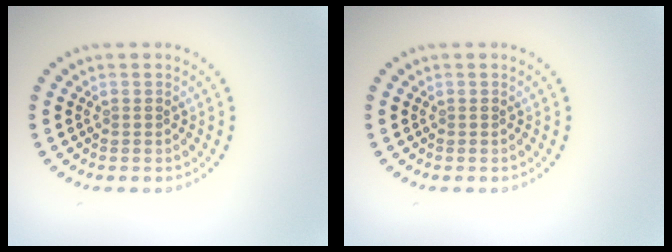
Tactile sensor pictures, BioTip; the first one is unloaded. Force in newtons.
{"total": 0.0}